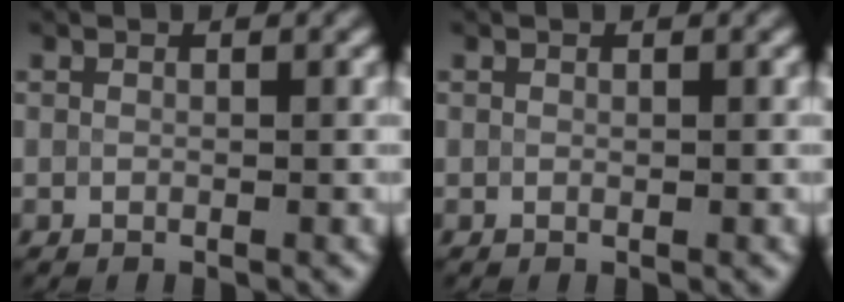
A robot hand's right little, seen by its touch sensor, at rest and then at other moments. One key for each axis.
{"total": 0.0}